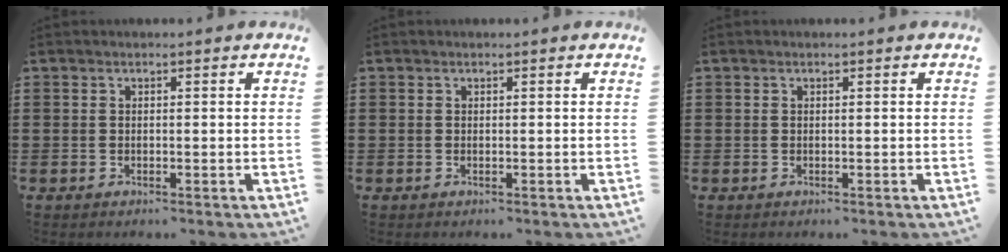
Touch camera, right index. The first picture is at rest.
{"total": 0.0}
{"total": 0.0}